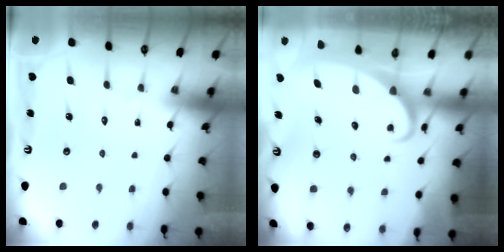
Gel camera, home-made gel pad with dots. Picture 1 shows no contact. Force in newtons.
{"total": 4.2, "press": 4.2, "slide": 0.5}